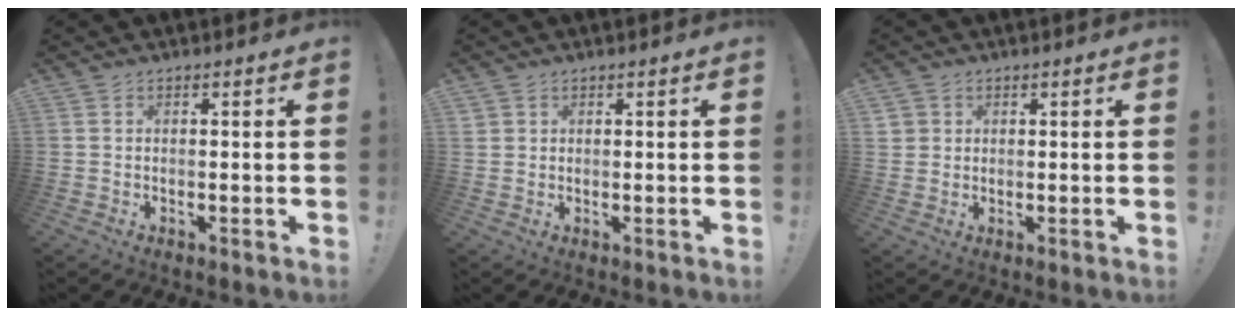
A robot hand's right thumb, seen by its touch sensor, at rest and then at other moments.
{"total": 1.6, "force": [1.0, 1.2, 0.2], "torque": [-0.005, -0.002, 0.019]}
{"total": 2.2, "force": [1.2, 1.8, 0.4], "torque": [-0.006, -0.003, 0.023]}